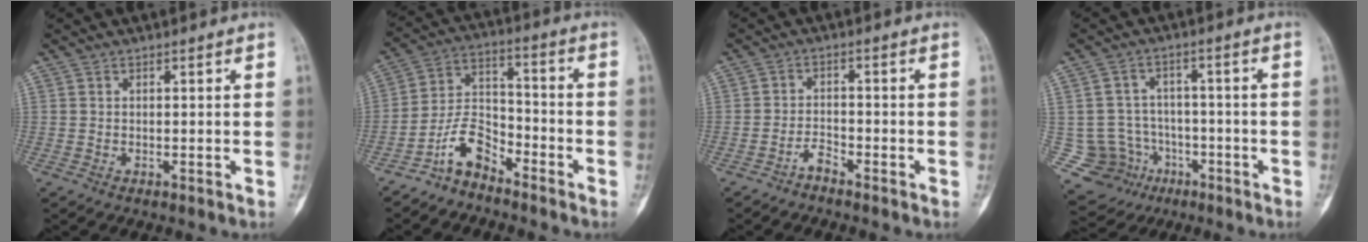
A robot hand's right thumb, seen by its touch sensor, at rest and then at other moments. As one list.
[{"total": 8.4, "force": [-6.2, 4.2, 3.9], "torque": [-0.070, 0.069, -0.127]}, {"total": 2.3, "force": [-2.0, 0.7, 0.9], "torque": [-0.017, 0.015, -0.041]}, {"total": 10.5, "force": [-3.0, 9.8, 2.0], "torque": [-0.029, 0.042, -0.032]}]